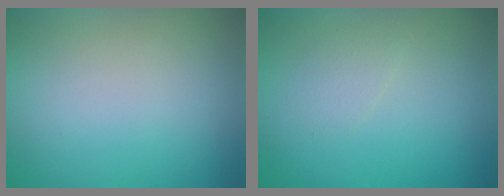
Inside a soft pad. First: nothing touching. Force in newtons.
{"total": 0.9, "press": 0.9, "slide": 0.0}